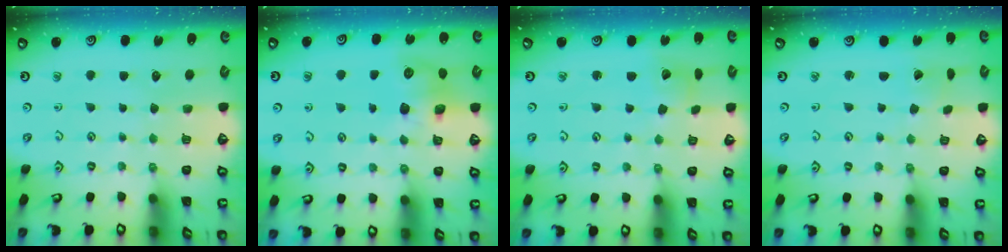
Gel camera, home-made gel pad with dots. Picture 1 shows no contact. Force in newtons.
{"total": 7.5, "press": 7.5, "slide": 0.3}
{"total": 4.8, "press": 4.8, "slide": 0.6}
{"total": 0.0}